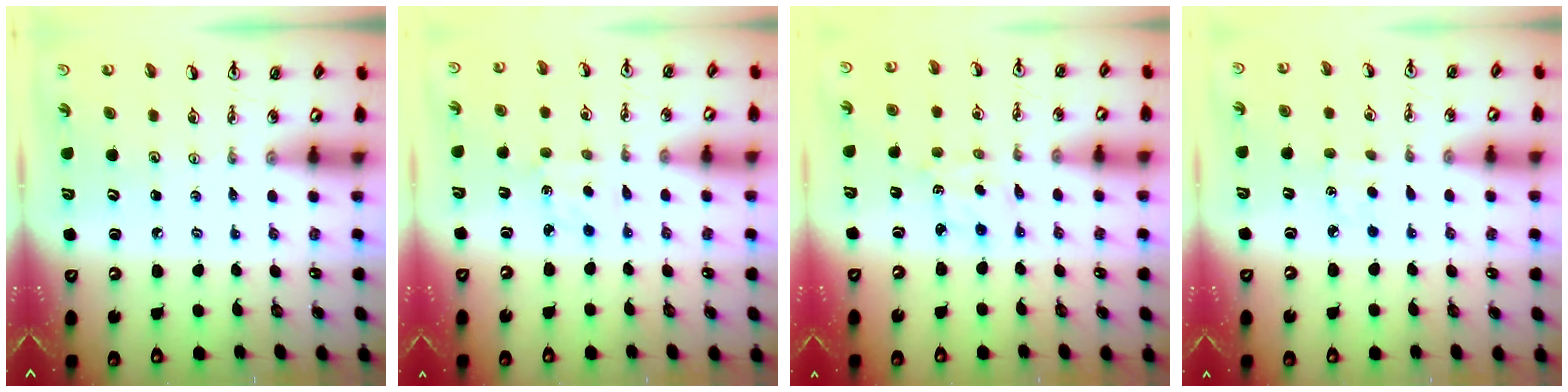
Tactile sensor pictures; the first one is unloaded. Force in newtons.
{"total": 0.9, "press": 0.9, "slide": 0.2}
{"total": 1.8, "press": 1.8, "slide": 0.5}
{"total": 2.0, "press": 2.0, "slide": 0.3}